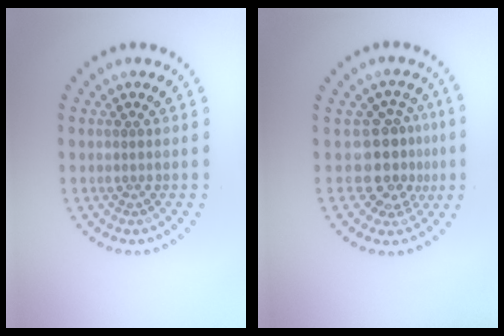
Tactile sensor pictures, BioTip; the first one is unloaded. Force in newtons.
{"total": 3.9, "press": 3.2, "slide": 2.3}